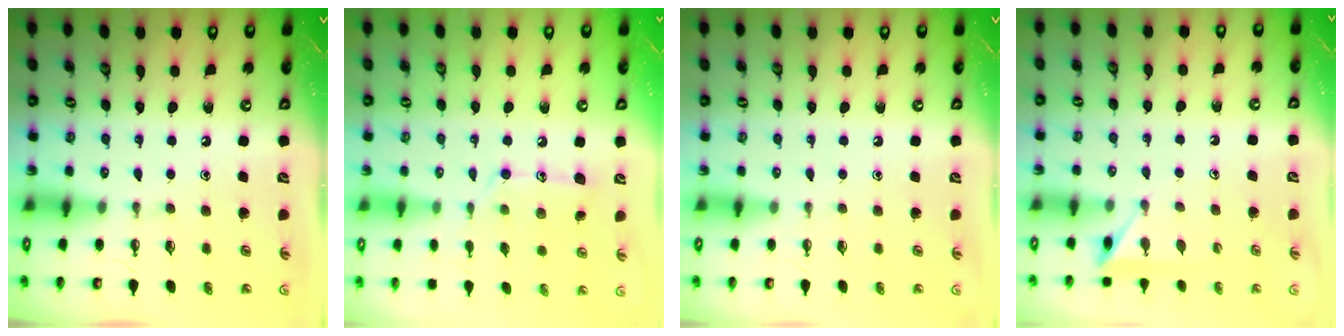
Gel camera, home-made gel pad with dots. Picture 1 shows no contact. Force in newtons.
{"total": 11.7, "press": 11.7, "slide": 0.1}
{"total": 0.0}
{"total": 4.9, "press": 4.8, "slide": 0.5}